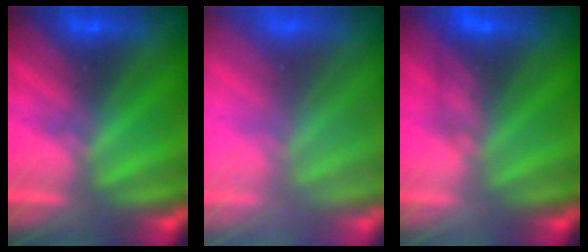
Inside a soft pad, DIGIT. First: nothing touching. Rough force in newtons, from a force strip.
{"total": 8.6}
{"total": 4.7}